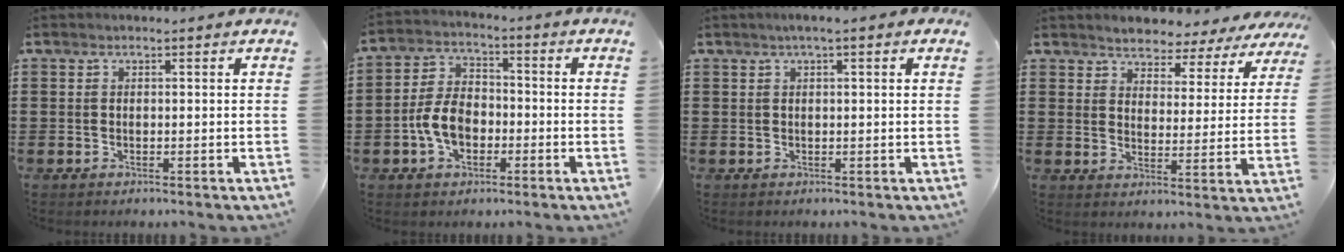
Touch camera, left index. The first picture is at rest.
{"total": 7.0, "force": [-2.2, 4.5, 4.8], "torque": [-0.120, 0.003, -0.050]}
{"total": 1.6, "force": [0.8, 0.1, 1.4], "torque": [-0.029, 0.002, 0.014]}
{"total": 3.9, "force": [3.8, 0.5, -0.6], "torque": [-0.016, -0.031, 0.063]}